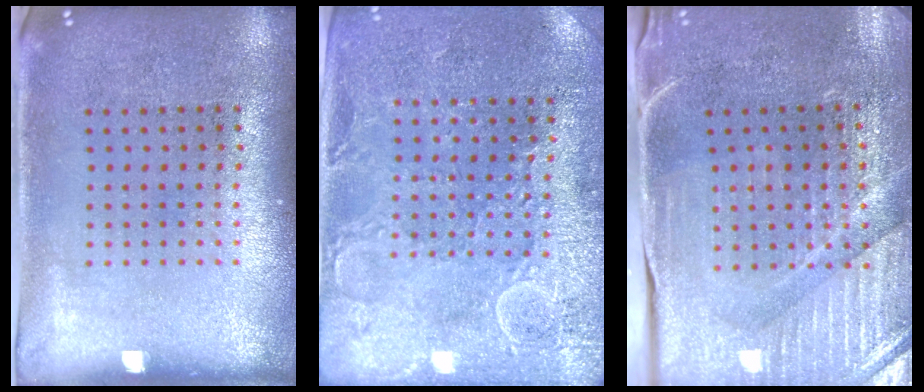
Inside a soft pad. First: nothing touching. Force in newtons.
{"total": 2.7, "press": 2.7, "slide": 0.6}
{"total": 3.9, "press": 3.9, "slide": 0.4}